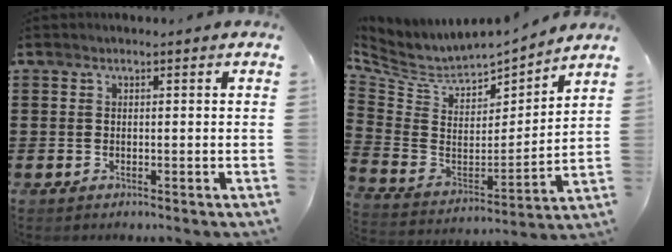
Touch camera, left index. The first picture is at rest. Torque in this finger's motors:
{"motor_torque": [2.14, 0.00, 1.05, 0.19]}